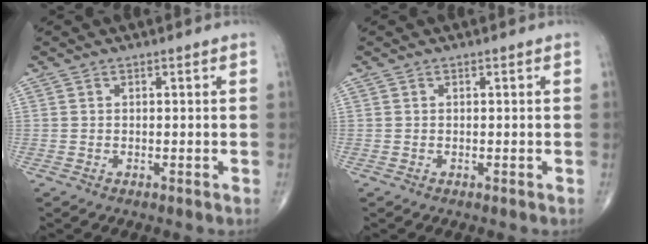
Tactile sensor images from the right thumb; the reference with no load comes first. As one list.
[{"total": 0.0}]